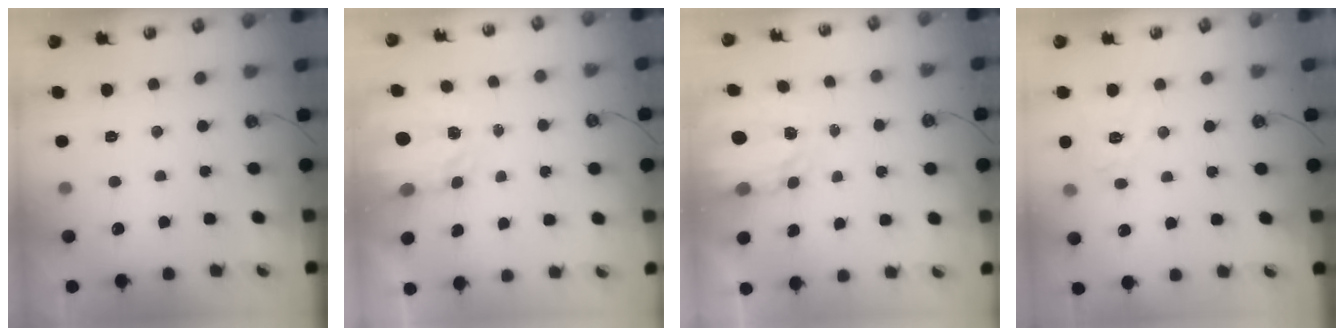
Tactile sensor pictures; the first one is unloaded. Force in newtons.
{"total": 3.8, "press": 3.7, "slide": 0.5}
{"total": 4.0, "press": 3.9, "slide": 0.3}
{"total": 11.3, "press": 11.3, "slide": 1.1}